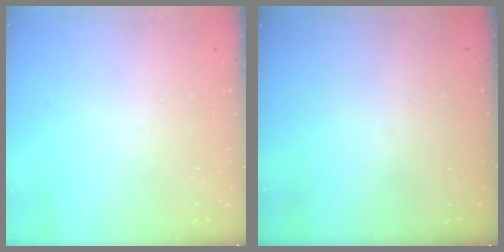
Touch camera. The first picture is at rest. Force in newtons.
{"total": 0.0}